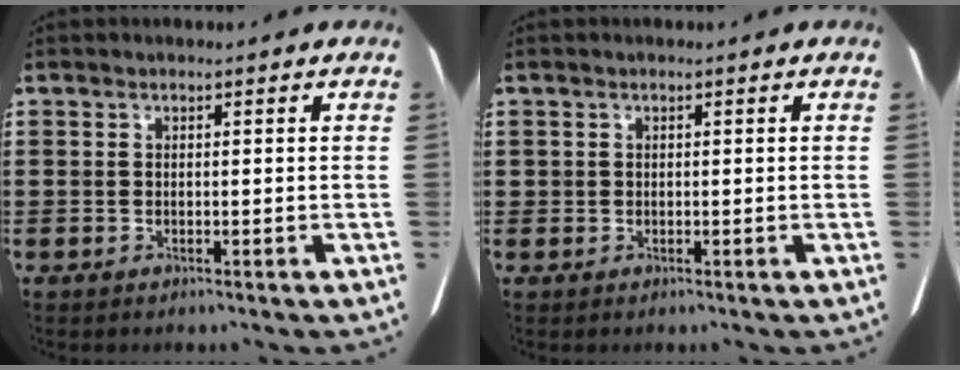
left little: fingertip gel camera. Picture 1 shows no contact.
{"total": 0.6, "force": [0.2, 0.5, 0.1], "torque": [-0.004, 0.005, 0.003]}